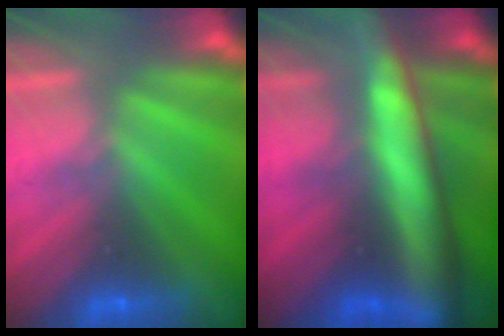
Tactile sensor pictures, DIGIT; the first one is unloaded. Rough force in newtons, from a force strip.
{"total": 6.3}